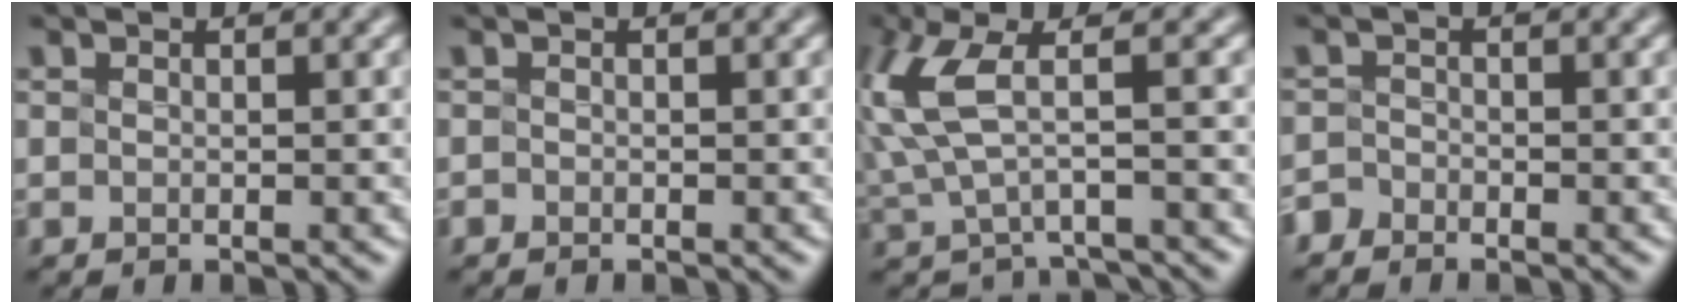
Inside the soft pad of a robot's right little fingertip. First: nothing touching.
{"total": 0.8, "force": [-0.6, -0.3, -0.4], "torque": [0.002, -0.006, -0.003]}
{"total": 4.8, "force": [-0.1, 1.9, 4.4], "torque": [-0.121, -0.017, 0.008]}
{"total": 1.7, "force": [-1.6, -0.1, -0.6], "torque": [0.007, 0.003, -0.024]}